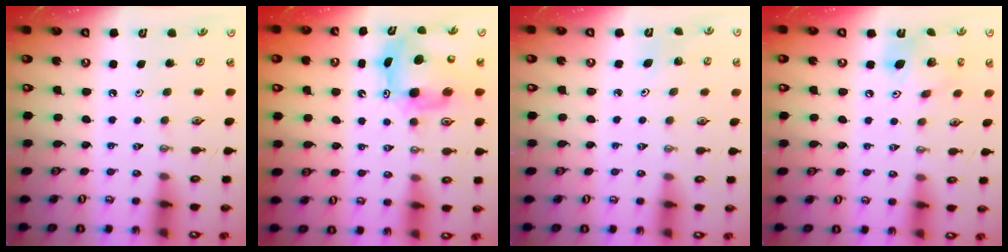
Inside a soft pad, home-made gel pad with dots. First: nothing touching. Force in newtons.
{"total": 9.9, "press": 9.8, "slide": 1.3}
{"total": 2.9, "press": 2.8, "slide": 0.8}
{"total": 13.2, "press": 12.9, "slide": 3.0}